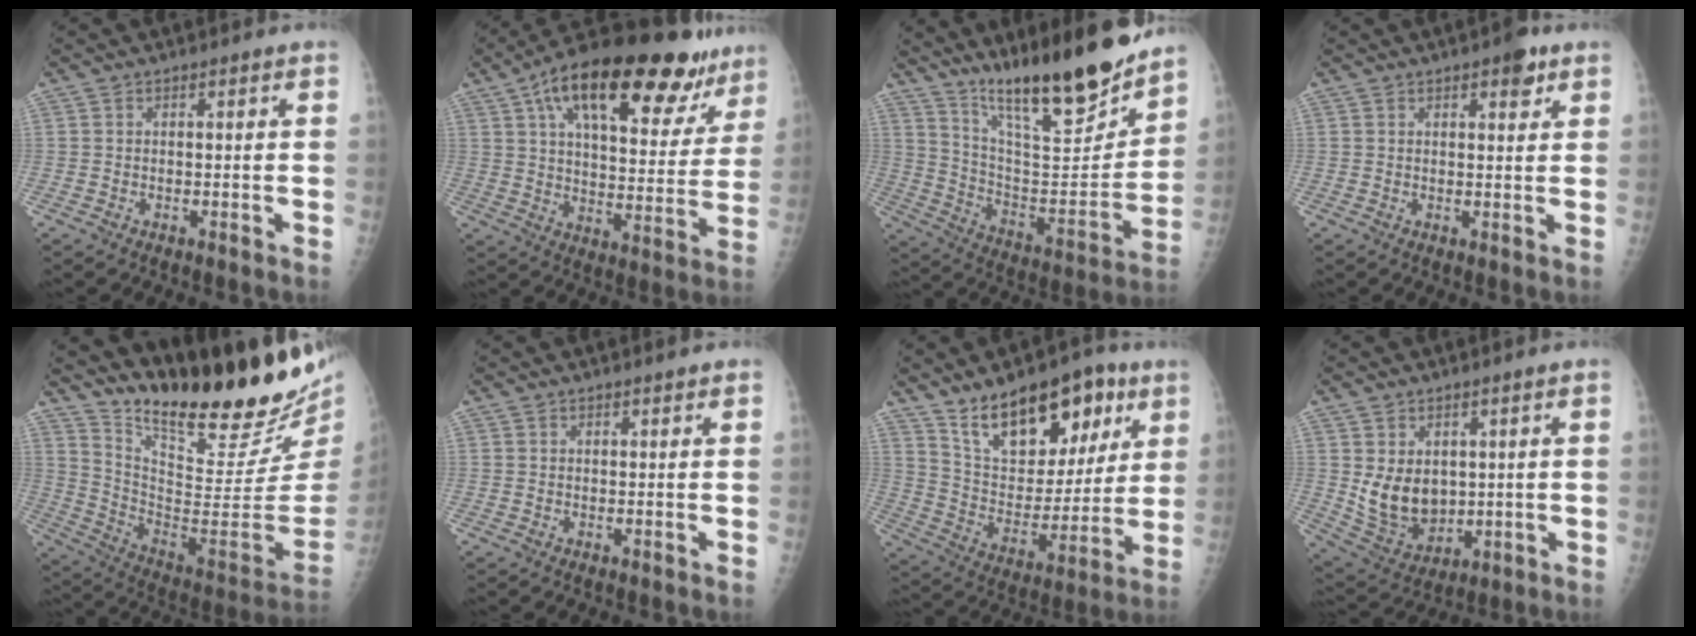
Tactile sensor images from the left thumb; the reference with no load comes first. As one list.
[{"total": 27.2, "force": [16.0, 11.3, 18.9], "torque": [-0.248, -0.010, 0.238]}, {"total": 22.2, "force": [17.5, 3.5, 13.1], "torque": [-0.179, -0.105, 0.298]}, {"total": 3.8, "force": [2.2, 1.4, 2.7], "torque": [-0.024, -0.008, 0.026]}, {"total": 27.4, "force": [23.7, 4.0, 13.2], "torque": [-0.181, -0.172, 0.353]}, {"total": 0.9, "force": [0.7, 0.1, 0.5], "torque": [-0.004, -0.003, 0.011]}, {"total": 20.5, "force": [12.1, 10.7, 12.6], "torque": [-0.145, -0.054, 0.208]}, {"total": 9.5, "force": [1.5, 7.1, 6.1], "torque": [-0.079, -0.024, 0.054]}]